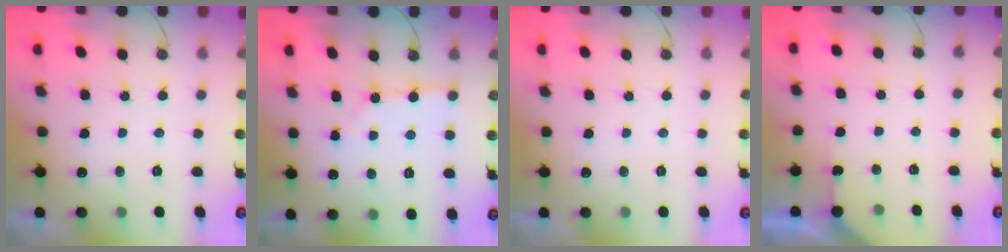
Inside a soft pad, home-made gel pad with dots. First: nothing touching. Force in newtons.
{"total": 2.9, "press": 2.8, "slide": 0.4}
{"total": 0.0}
{"total": 2.7, "press": 2.7, "slide": 0.2}